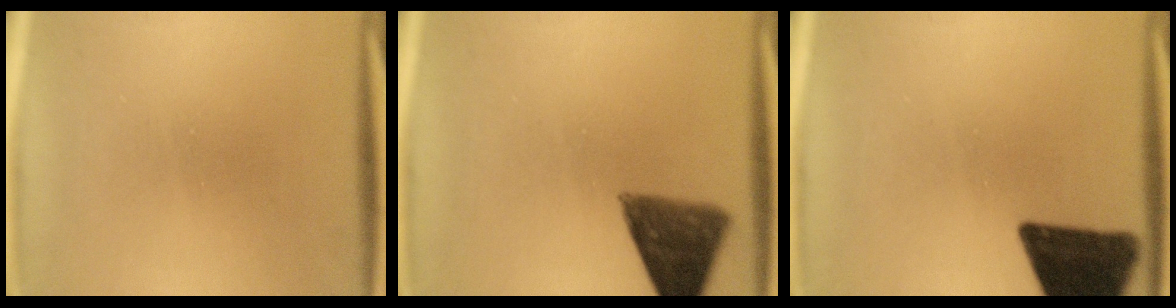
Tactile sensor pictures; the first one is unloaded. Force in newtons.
{"total": 8.6}
{"total": 15.8}